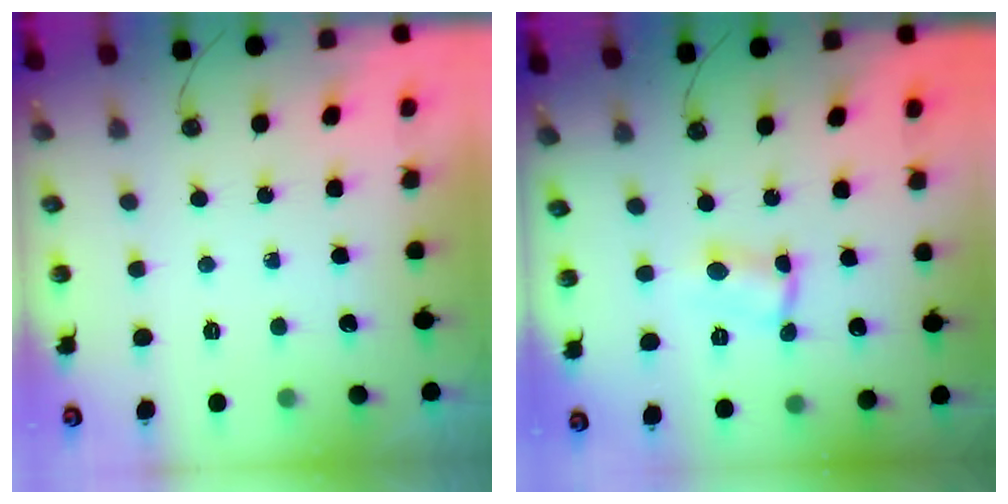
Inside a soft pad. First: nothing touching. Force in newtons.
{"total": 2.9, "press": 1.3, "slide": 2.6}